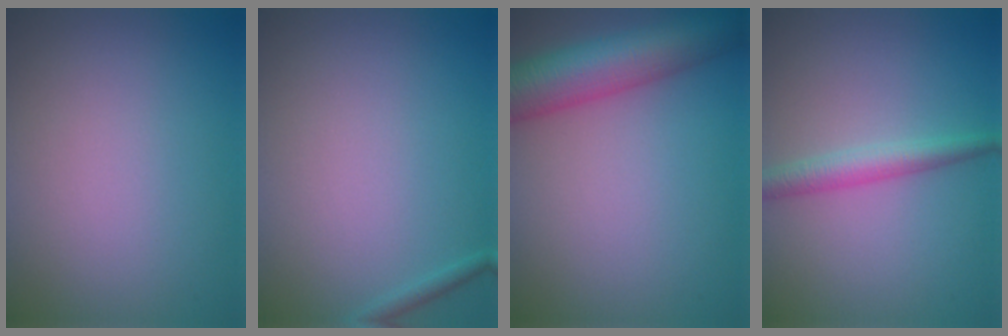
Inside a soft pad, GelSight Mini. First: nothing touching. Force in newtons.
{"total": 0.8, "press": 0.8, "slide": 0.0}
{"total": 8.4, "press": 8.4, "slide": 0.4}
{"total": 2.7, "press": 2.7, "slide": 0.0}